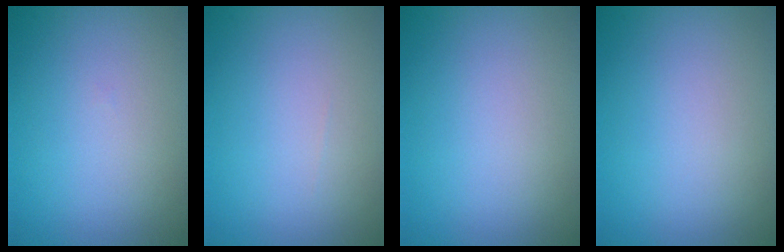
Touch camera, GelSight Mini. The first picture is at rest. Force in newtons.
{"total": 0.0}
{"total": 0.0}
{"total": 0.0}